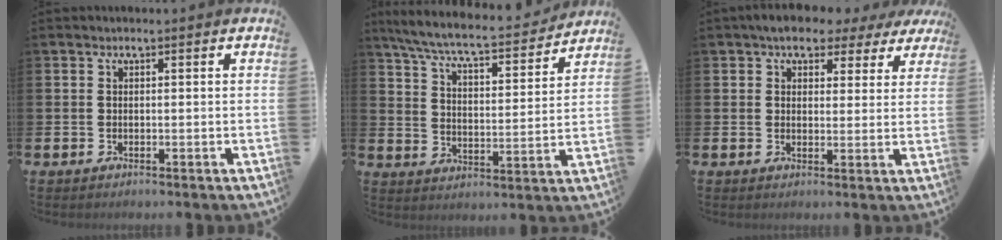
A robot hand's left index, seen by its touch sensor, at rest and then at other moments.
{"total": 7.4, "force": [6.7, 0.8, 2.9], "torque": [-0.089, -0.048, 0.112]}
{"total": 5.5, "force": [4.5, 2.8, 1.5], "torque": [-0.030, -0.016, 0.078]}